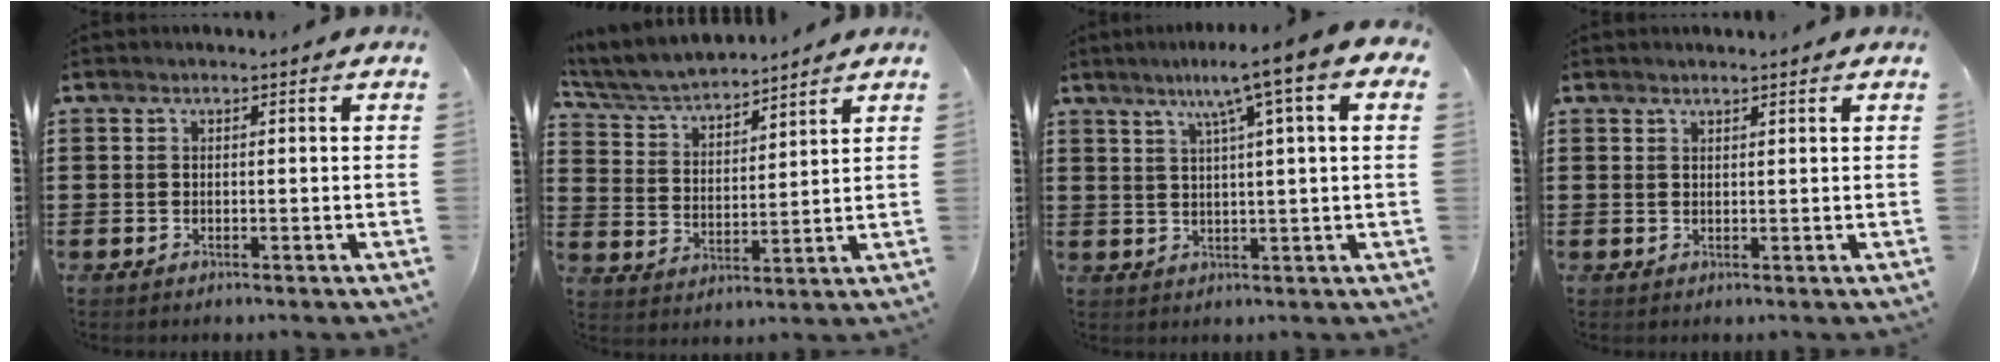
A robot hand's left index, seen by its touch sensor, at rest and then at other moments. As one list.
[{"total": 5.8, "force": [5.6, 0.9, 1.4], "torque": [-0.054, -0.029, 0.095]}, {"total": 7.7, "force": [3.5, -0.5, 6.8], "torque": [-0.134, -0.010, 0.048]}, {"total": 0.9, "force": [0.8, 0.1, 0.2], "torque": [-0.005, -0.001, 0.017]}]